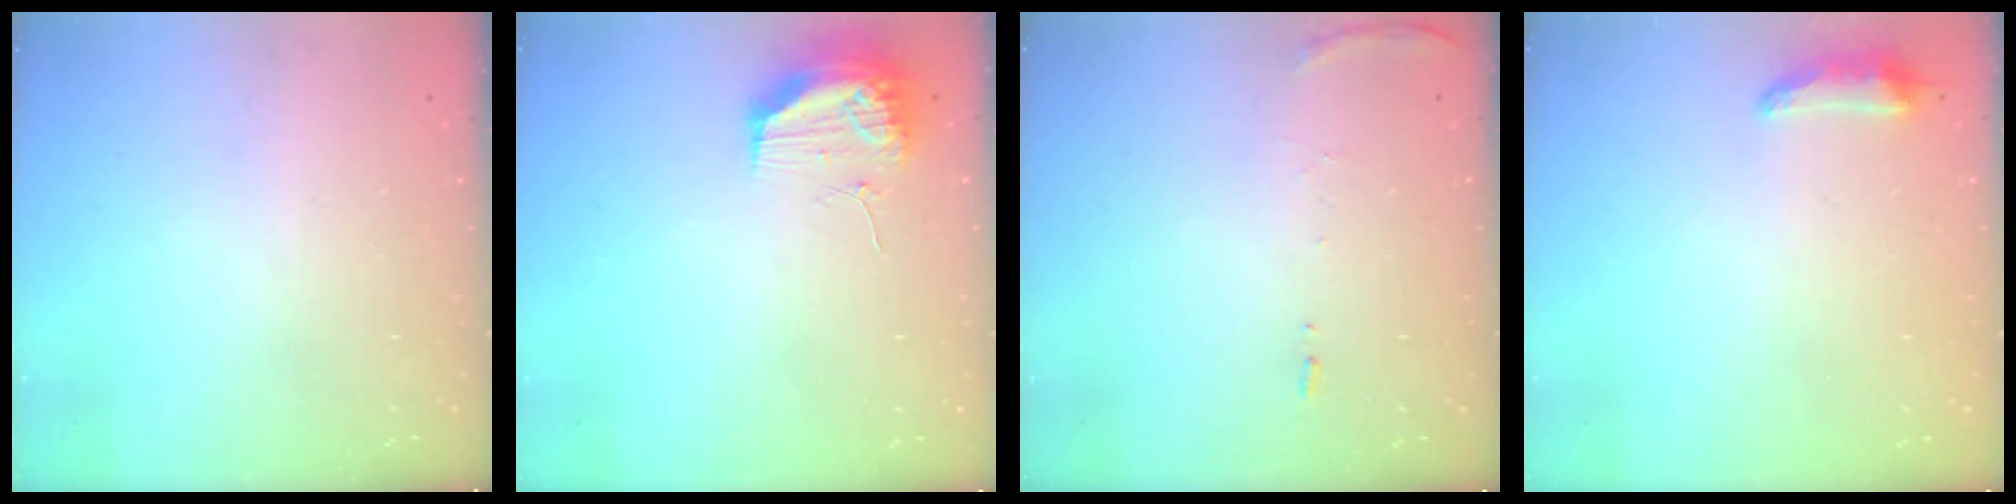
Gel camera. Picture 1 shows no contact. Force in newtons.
{"total": 17.5, "press": 13.2, "slide": 11.5}
{"total": 7.5, "press": 7.5, "slide": 0.9}
{"total": 5.8, "press": 5.8, "slide": 1.0}